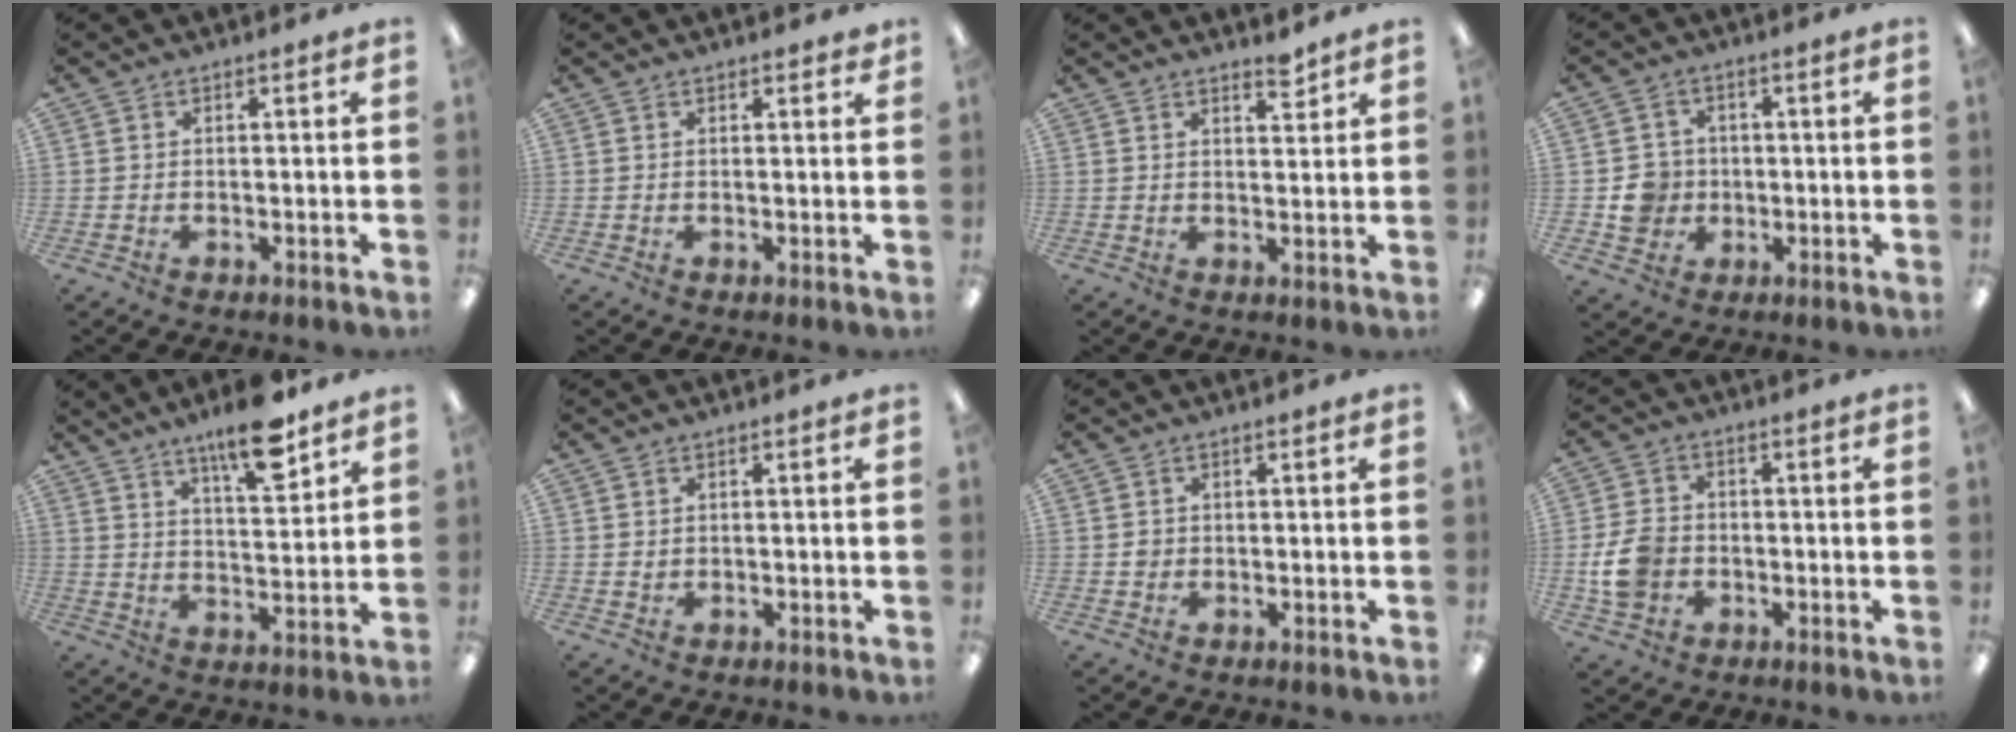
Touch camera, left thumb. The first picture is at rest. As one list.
[{"total": 1.2, "force": [1.0, 0.3, 0.5], "torque": [-0.002, -0.003, 0.017]}, {"total": 3.3, "force": [3.0, 0.7, 1.3], "torque": [-0.005, -0.022, 0.048]}, {"total": 6.0, "force": [-0.8, 5.8, 1.5], "torque": [-0.018, 0.013, -0.010]}, {"total": 12.4, "force": [9.3, 3.1, 7.7], "torque": [-0.114, -0.053, 0.155]}, {"total": 0.8, "force": [0.4, 0.6, 0.2], "torque": [-0.005, 0.003, 0.008]}, {"total": 1.3, "force": [0.1, 1.3, 0.4], "torque": [-0.009, 0.005, 0.001]}, {"total": 8.2, "force": [-1.5, 6.5, 4.8], "torque": [-0.113, 0.012, -0.027]}]